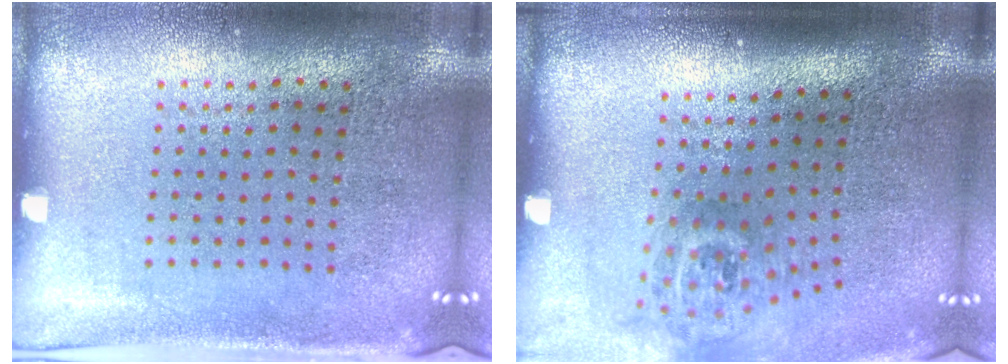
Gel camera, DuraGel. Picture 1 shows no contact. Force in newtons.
{"total": 1.9, "press": 1.3, "slide": 1.4}